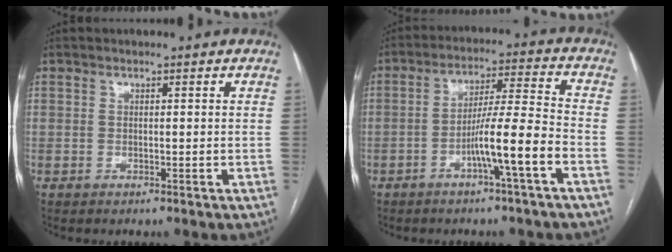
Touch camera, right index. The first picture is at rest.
{"total": 9.1, "force": [-4.0, -1.0, 8.1], "torque": [-0.141, 0.011, -0.070]}